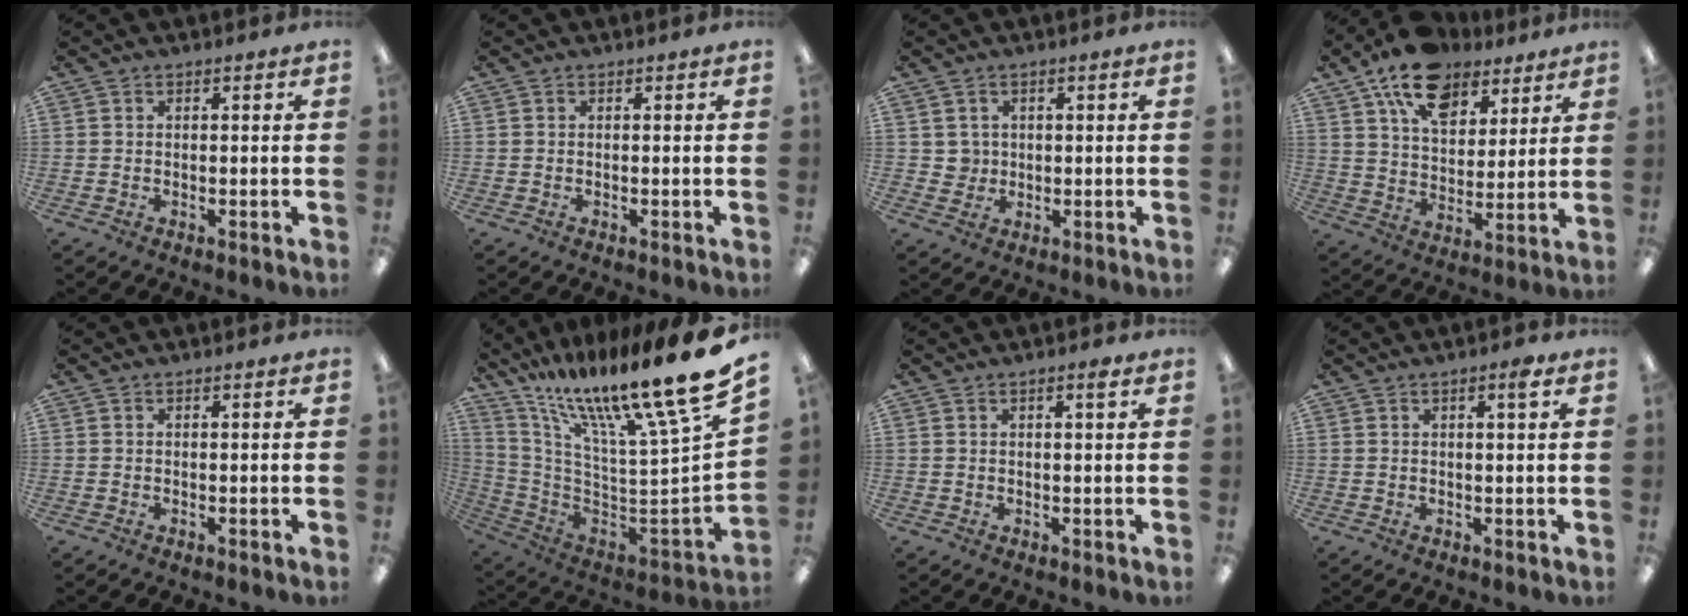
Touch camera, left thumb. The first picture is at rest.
{"total": 0.0}
{"total": 3.0, "force": [1.0, 2.9, 0.1], "torque": [-0.004, 0.002, 0.016]}
{"total": 16.1, "force": [10.8, 8.9, 8.0], "torque": [-0.131, -0.049, 0.195]}
{"total": 0.0}
{"total": 17.3, "force": [12.9, 0.0, 11.6], "torque": [-0.158, -0.138, 0.193]}
{"total": 1.8, "force": [1.1, 0.2, 1.4], "torque": [-0.022, -0.001, 0.016]}
{"total": 2.8, "force": [1.6, 0.4, 2.2], "torque": [-0.040, 0.000, 0.025]}